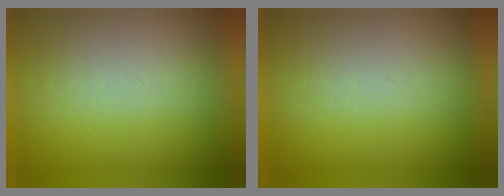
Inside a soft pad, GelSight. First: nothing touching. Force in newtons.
{"total": 0.0}